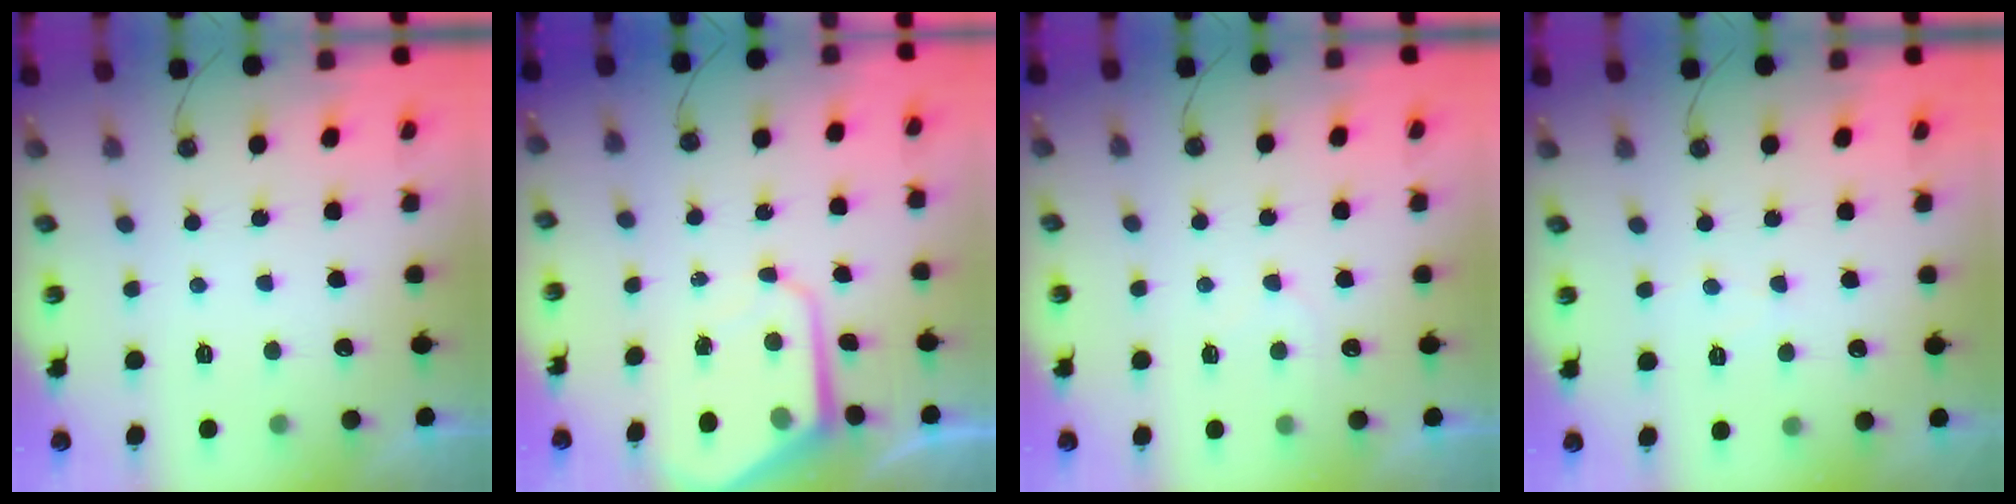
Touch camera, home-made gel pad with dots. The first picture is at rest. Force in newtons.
{"total": 8.0, "press": 8.0, "slide": 0.6}
{"total": 5.3, "press": 5.3, "slide": 0.5}
{"total": 4.0, "press": 3.9, "slide": 0.6}